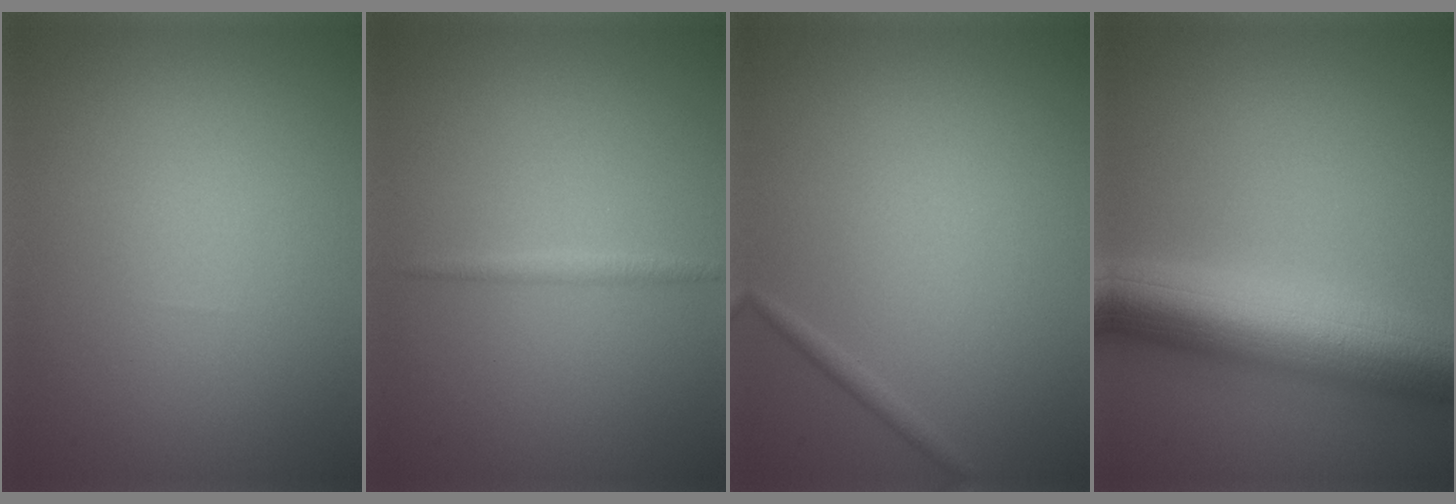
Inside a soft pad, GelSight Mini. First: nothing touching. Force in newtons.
{"total": 0.9, "press": 0.9, "slide": 0.0}
{"total": 0.8, "press": 0.8, "slide": 0.0}
{"total": 10.8, "press": 10.8, "slide": 0.2}